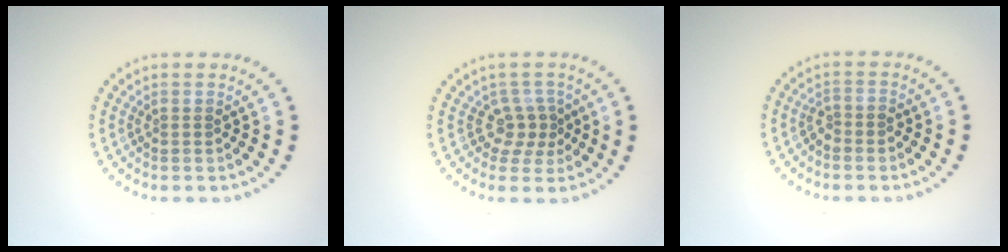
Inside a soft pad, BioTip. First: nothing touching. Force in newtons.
{"total": 2.5, "press": 1.7, "slide": 1.9}
{"total": 1.2, "press": 1.1, "slide": 0.6}